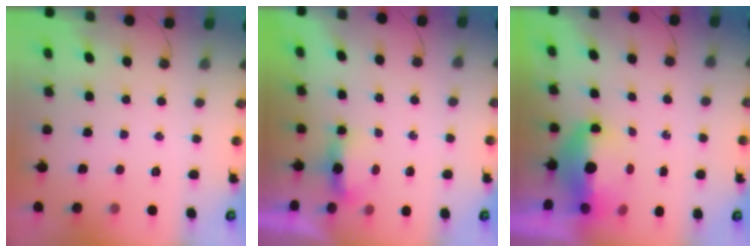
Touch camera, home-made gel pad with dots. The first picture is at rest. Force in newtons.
{"total": 3.9, "press": 3.8, "slide": 0.8}
{"total": 16.0, "press": 9.7, "slide": 12.6}